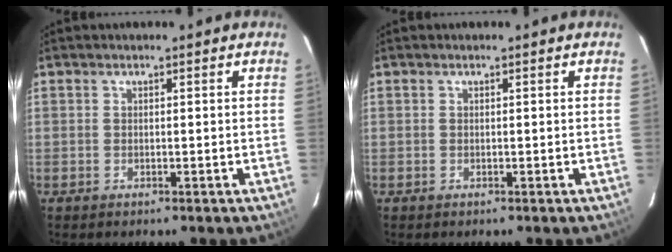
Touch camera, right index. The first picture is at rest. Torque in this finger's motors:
{"motor_torque": [0.00, 0.00, 0.00, 0.00]}